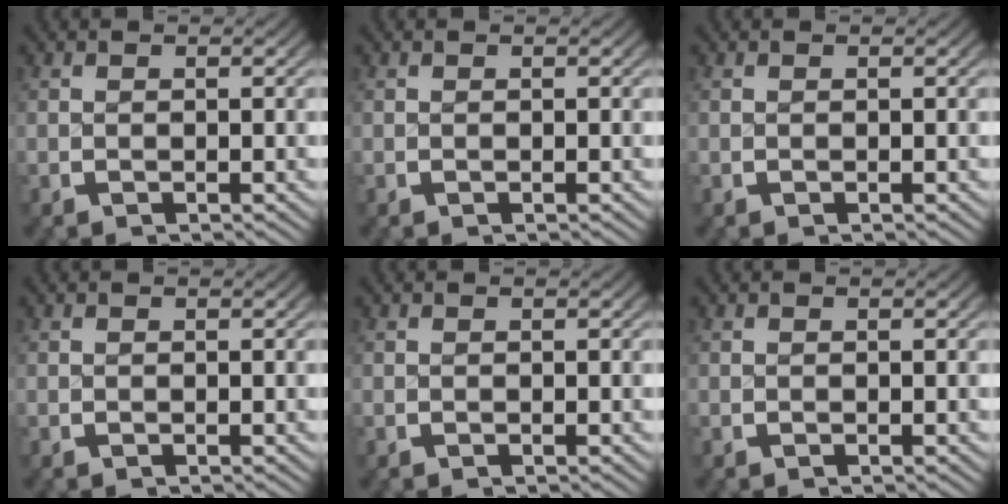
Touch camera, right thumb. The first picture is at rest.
{"total": 0.0}
{"total": 0.0}
{"total": 0.0}
{"total": 0.0}
{"total": 0.0}